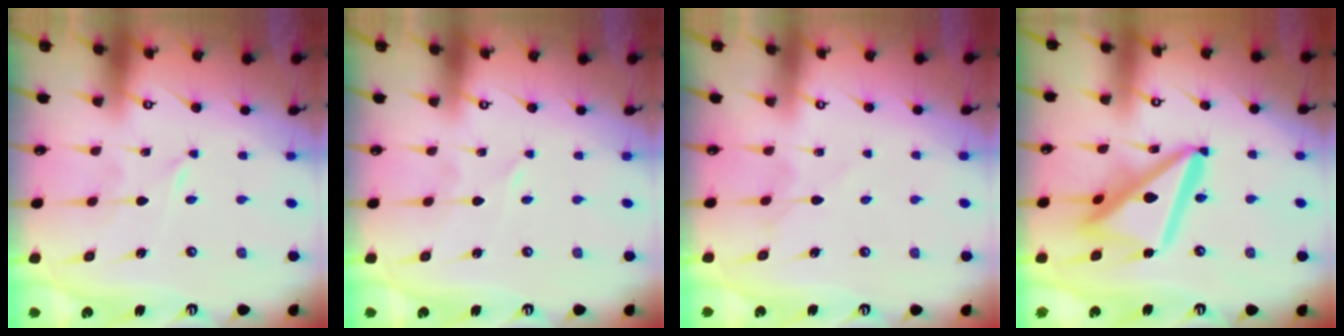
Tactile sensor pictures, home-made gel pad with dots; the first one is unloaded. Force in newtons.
{"total": 0.0}
{"total": 4.4, "press": 4.3, "slide": 0.5}
{"total": 17.0, "press": 17.0, "slide": 1.7}